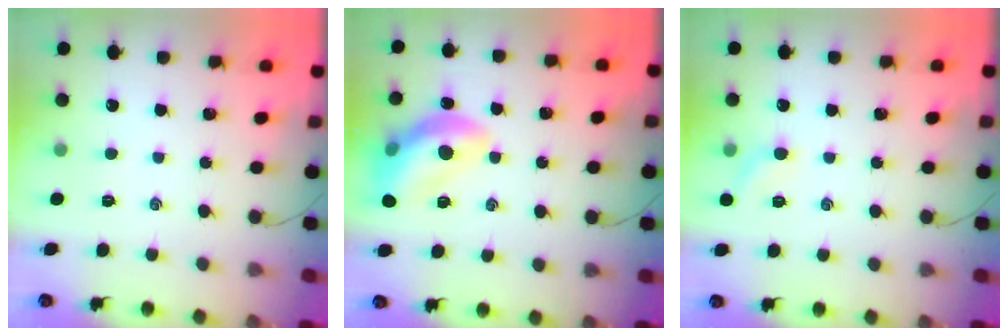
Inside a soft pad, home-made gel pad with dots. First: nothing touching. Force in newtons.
{"total": 14.8, "press": 14.7, "slide": 2.2}
{"total": 4.7, "press": 4.5, "slide": 1.5}